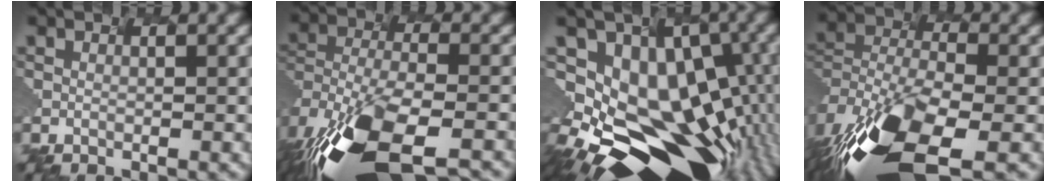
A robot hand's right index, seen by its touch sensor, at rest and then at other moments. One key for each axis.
{"total": 15.1, "fx": -10.0, "fy": 7.3, "fz": 8.6, "tx": -0.222, "ty": -0.041, "tz": -0.105}
{"total": 14.4, "fx": -4.7, "fy": 9.2, "fz": 10.1, "tx": -0.153, "ty": -0.001, "tz": -0.042}
{"total": 13.6, "fx": -9.0, "fy": 6.0, "fz": 8.3, "tx": -0.235, "ty": -0.044, "tz": -0.118}